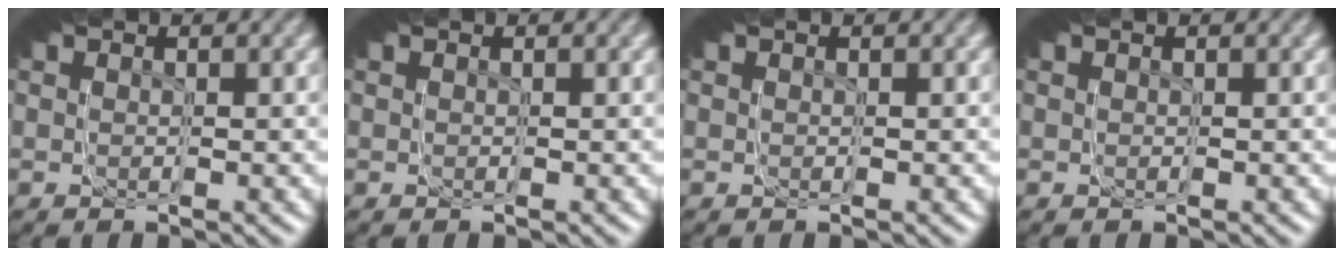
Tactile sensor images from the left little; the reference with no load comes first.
{"total": 0.0}
{"total": 0.0}
{"total": 0.0}